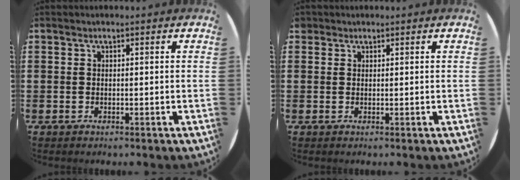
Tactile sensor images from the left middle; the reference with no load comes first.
{"total": 0.7, "force": [0.6, 0.3, -0.1], "torque": [0.001, 0.003, 0.012]}